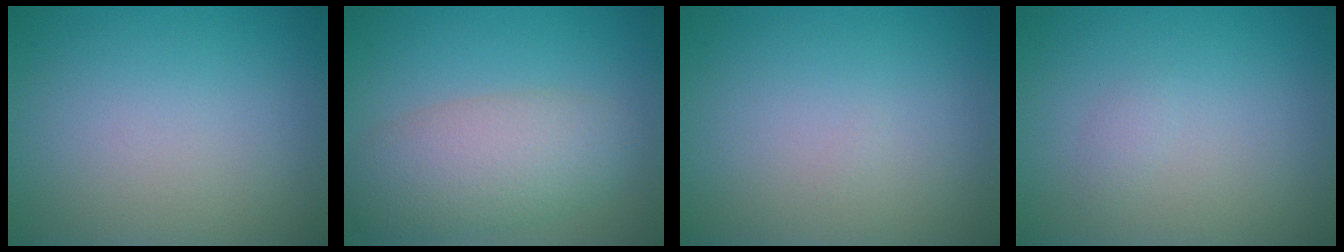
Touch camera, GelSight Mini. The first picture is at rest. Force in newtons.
{"total": 5.8, "press": 5.8, "slide": 0.1}
{"total": 0.0}
{"total": 0.6, "press": 0.6, "slide": 0.1}